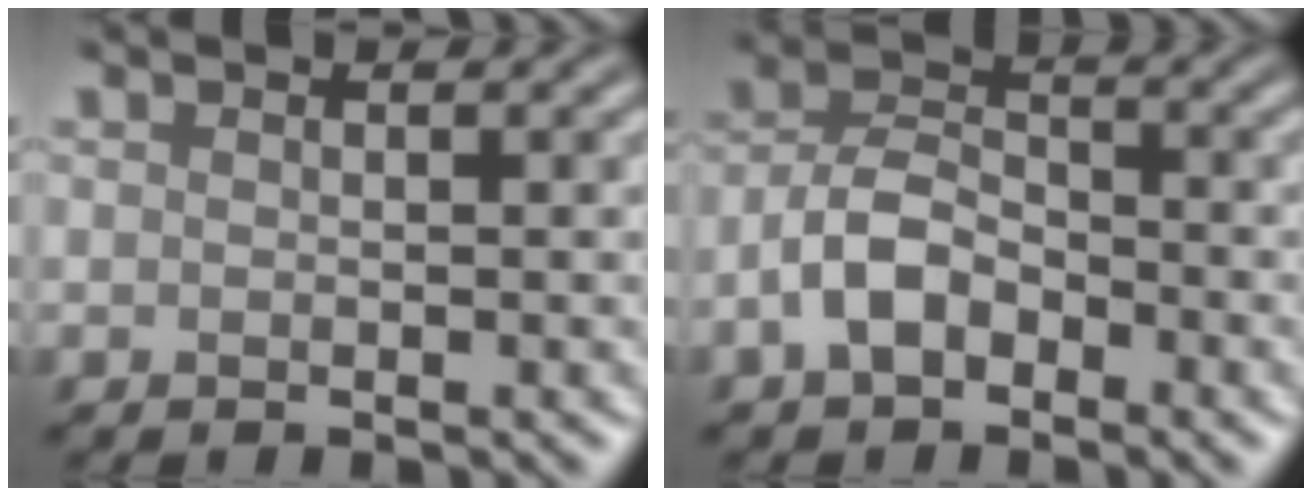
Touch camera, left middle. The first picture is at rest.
{"total": 4.3, "force": [-2.1, 2.6, 2.7], "torque": [-0.053, 0.013, -0.045]}